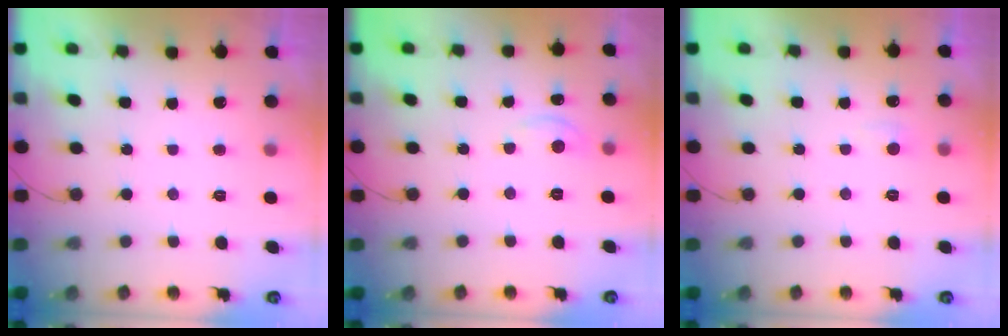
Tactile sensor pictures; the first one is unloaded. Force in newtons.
{"total": 2.9, "press": 2.8, "slide": 0.4}
{"total": 3.3, "press": 3.3, "slide": 0.4}